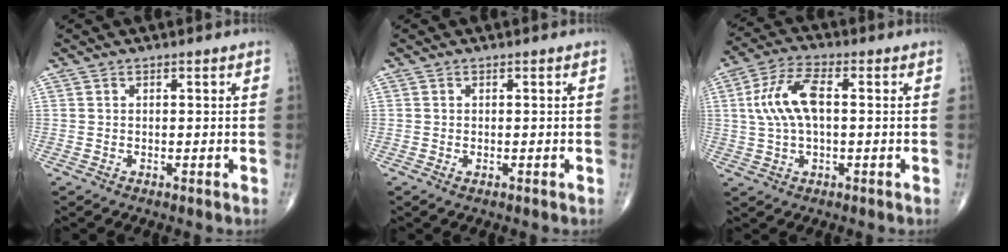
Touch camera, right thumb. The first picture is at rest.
{"total": 0.6, "force": [-0.2, 0.3, 0.5], "torque": [-0.007, 0.000, -0.003]}
{"total": 9.9, "force": [1.1, 4.6, 8.8], "torque": [-0.186, 0.023, 0.019]}